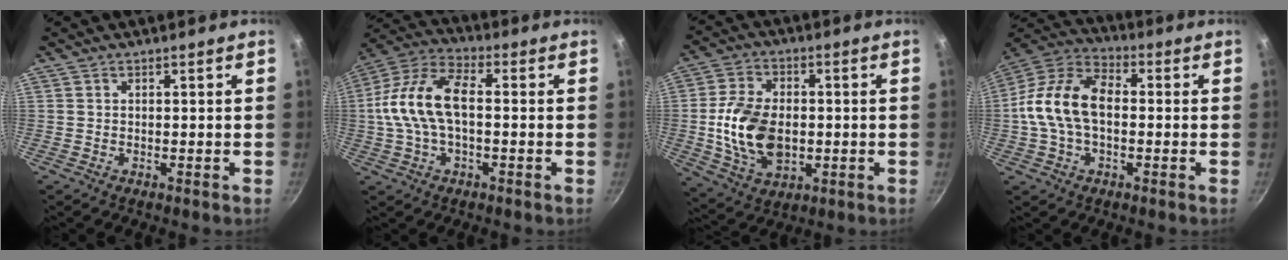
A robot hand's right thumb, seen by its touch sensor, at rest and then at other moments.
{"total": 14.1, "force": [-0.2, 7.4, 12.0], "torque": [-0.230, 0.038, -0.019]}
{"total": 14.4, "force": [-1.0, 9.5, 10.8], "torque": [-0.182, 0.003, -0.013]}
{"total": 14.5, "force": [-0.4, 9.1, 11.3], "torque": [-0.193, 0.041, -0.026]}